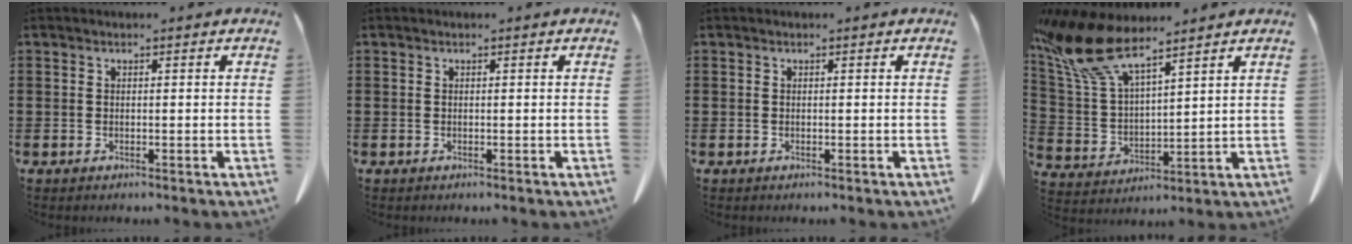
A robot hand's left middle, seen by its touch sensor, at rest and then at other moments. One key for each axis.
{"total": 0.0}
{"total": 0.0}
{"total": 12.4, "fx": 8.9, "fy": 3.6, "fz": 7.8, "tx": -0.198, "ty": -0.037, "tz": 0.158}